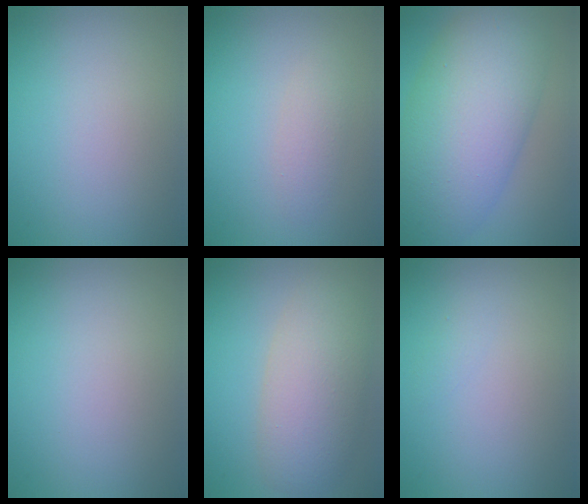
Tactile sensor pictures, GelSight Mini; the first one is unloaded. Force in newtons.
{"total": 1.5, "press": 1.5, "slide": 0.1}
{"total": 11.4, "press": 11.4, "slide": 0.5}
{"total": 0.0}
{"total": 6.3, "press": 6.3, "slide": 0.4}
{"total": 0.5, "press": 0.5, "slide": 0.0}